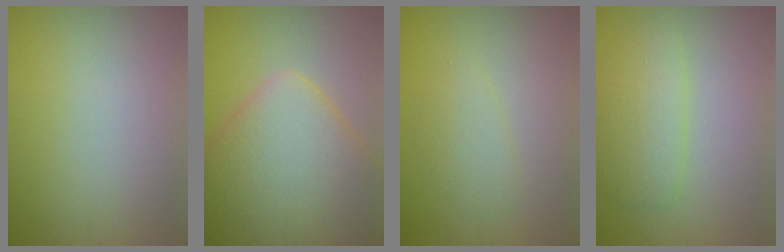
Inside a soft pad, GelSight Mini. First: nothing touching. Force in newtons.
{"total": 11.1, "press": 11.1, "slide": 0.5}
{"total": 1.8, "press": 1.8, "slide": 0.1}
{"total": 3.5, "press": 3.5, "slide": 0.1}